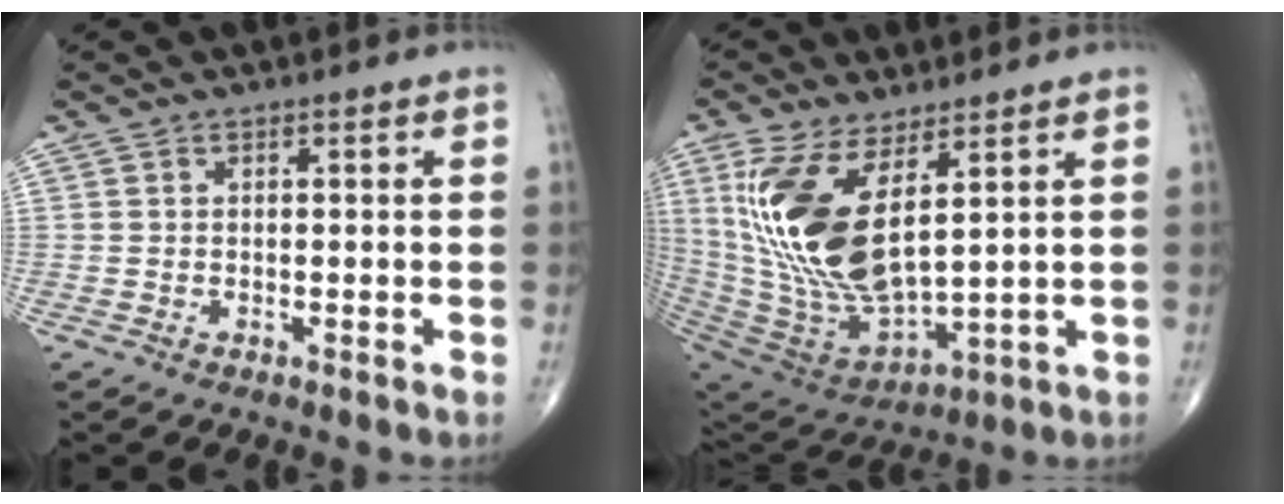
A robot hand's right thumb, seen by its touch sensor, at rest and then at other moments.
{"total": 19.6, "force": [6.2, 8.4, 16.5], "torque": [-0.340, -0.040, 0.136]}